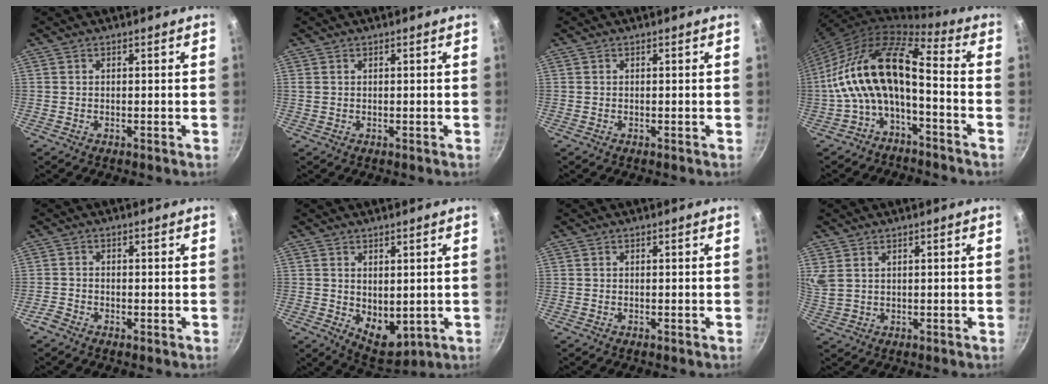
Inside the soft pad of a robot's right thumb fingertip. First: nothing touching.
{"total": 0.6, "force": [0.3, 0.3, 0.3], "torque": [-0.006, 0.002, 0.007]}
{"total": 0.0}
{"total": 15.8, "force": [-3.4, 7.0, 13.8], "torque": [-0.265, 0.060, -0.078]}
{"total": 1.7, "force": [-1.4, 0.8, 0.6], "torque": [-0.020, 0.008, -0.031]}
{"total": 6.9, "force": [0.7, 4.5, 5.2], "torque": [-0.054, -0.021, 0.029]}
{"total": 0.0}
{"total": 4.2, "force": [2.3, 2.5, 2.5], "torque": [-0.048, -0.007, 0.054]}